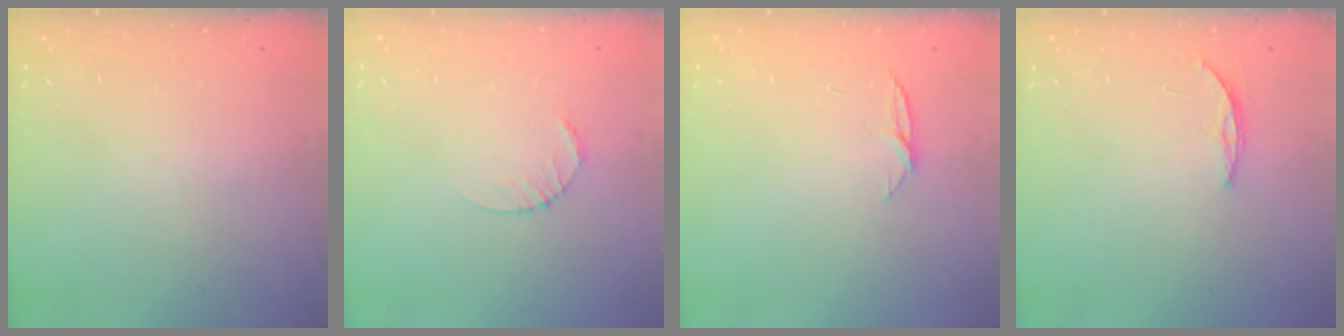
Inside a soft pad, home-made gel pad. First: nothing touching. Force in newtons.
{"total": 2.6, "press": 2.6, "slide": 0.4}
{"total": 5.1, "press": 5.1, "slide": 0.6}
{"total": 3.7, "press": 3.7, "slide": 0.5}